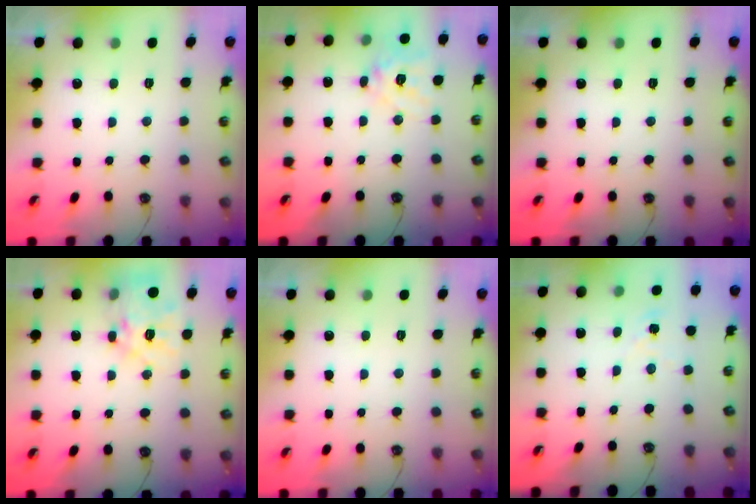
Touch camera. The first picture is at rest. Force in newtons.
{"total": 13.1, "press": 13.0, "slide": 1.7}
{"total": 0.0}
{"total": 15.0, "press": 14.9, "slide": 1.3}
{"total": 0.0}
{"total": 1.0, "press": 1.0, "slide": 0.2}